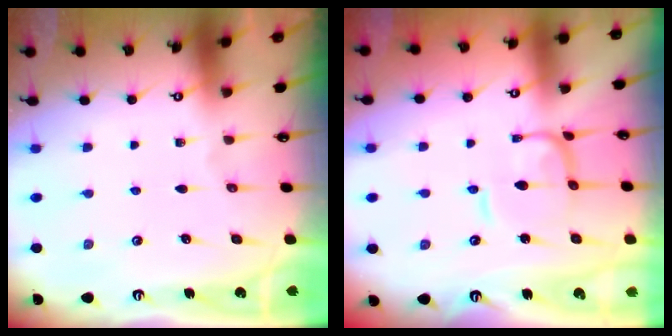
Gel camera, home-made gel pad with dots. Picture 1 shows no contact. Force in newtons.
{"total": 1.2, "press": 1.2, "slide": 0.4}